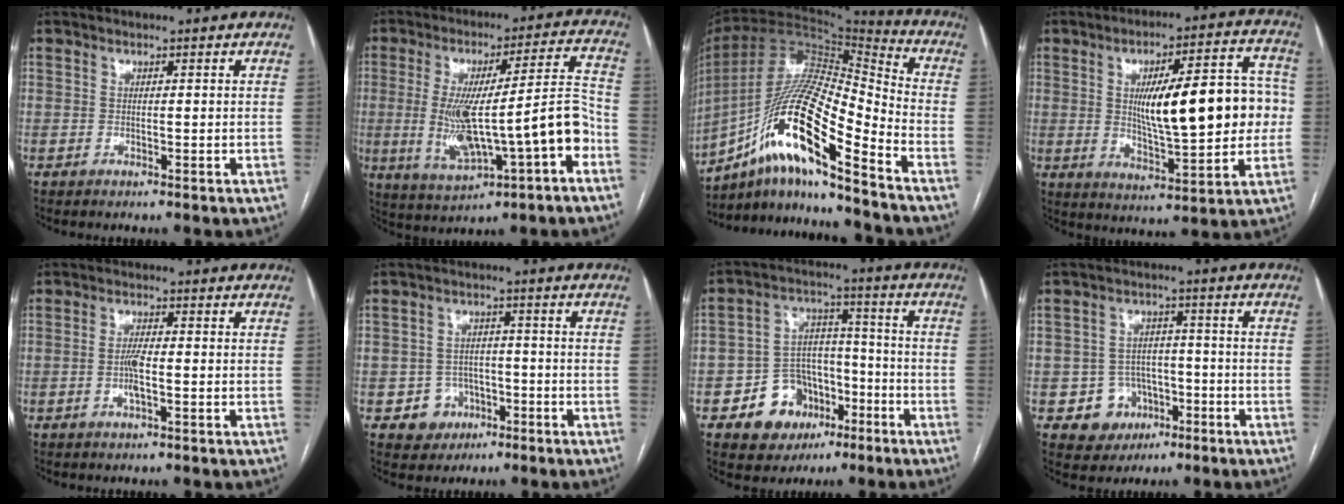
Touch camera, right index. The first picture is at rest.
{"total": 16.9, "force": [-4.2, 2.7, 16.1], "torque": [-0.284, 0.017, -0.052]}
{"total": 18.9, "force": [-10.4, 2.3, 15.6], "torque": [-0.312, 0.004, -0.184]}
{"total": 17.3, "force": [1.0, 4.4, 16.7], "torque": [-0.244, 0.027, 0.023]}
{"total": 3.2, "force": [-0.7, 0.6, 3.1], "torque": [-0.066, -0.002, -0.015]}
{"total": 5.2, "force": [-2.3, 4.6, 0.5], "torque": [-0.001, 0.014, -0.029]}
{"total": 10.9, "force": [-5.2, 8.6, 4.2], "torque": [-0.068, 0.033, -0.076]}
{"total": 6.7, "force": [-2.7, 6.0, 1.0], "torque": [-0.010, 0.015, -0.033]}